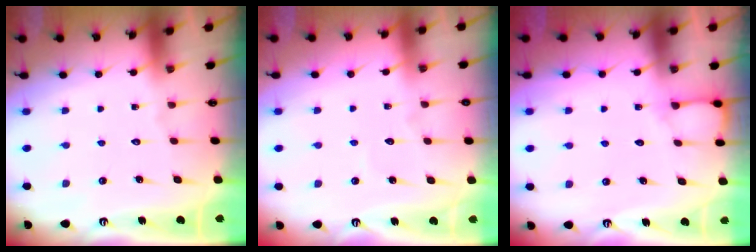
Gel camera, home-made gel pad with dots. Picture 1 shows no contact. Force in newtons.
{"total": 2.8, "press": 2.8, "slide": 0.3}
{"total": 4.6, "press": 4.5, "slide": 0.5}